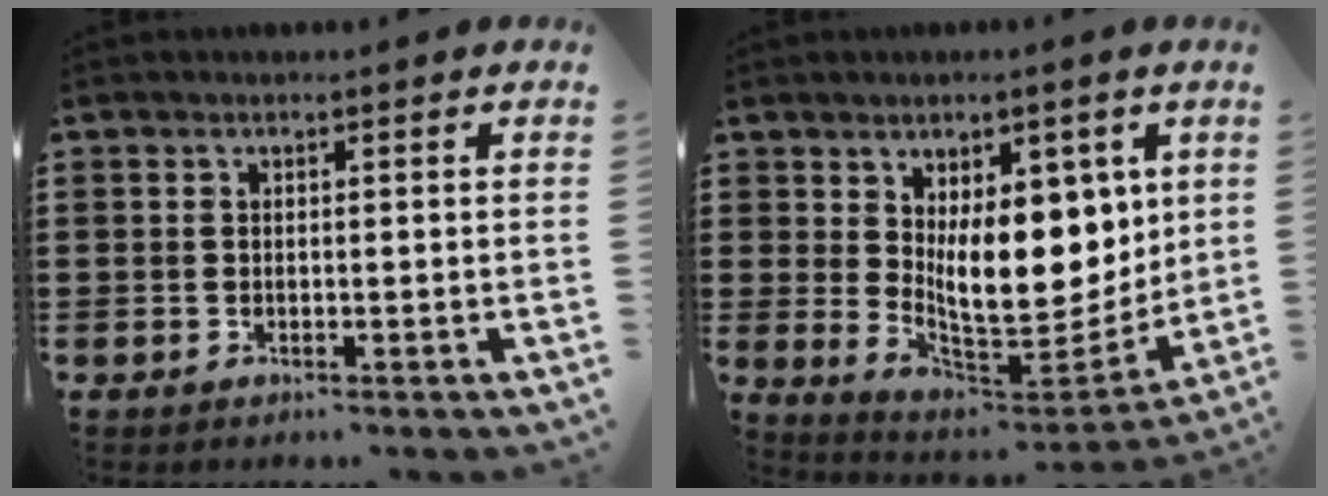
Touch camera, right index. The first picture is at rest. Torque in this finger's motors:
{"motor_torque": [2.14, 0.00, 1.05, 0.21]}